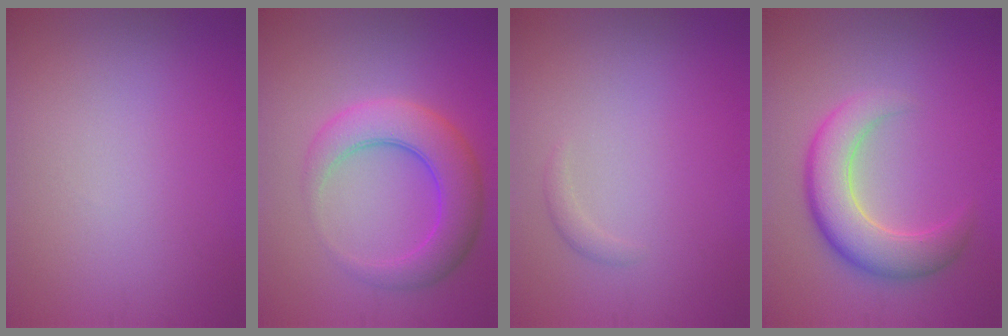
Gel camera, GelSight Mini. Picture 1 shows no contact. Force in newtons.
{"total": 5.8, "press": 5.8, "slide": 0.1}
{"total": 0.8, "press": 0.8, "slide": 0.1}
{"total": 6.0, "press": 5.9, "slide": 0.3}